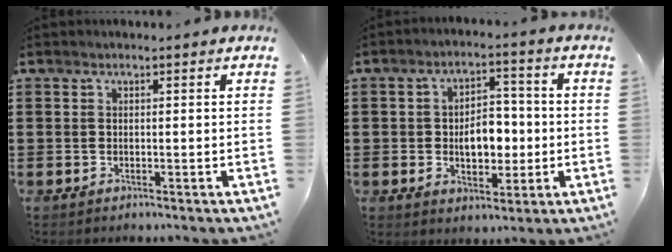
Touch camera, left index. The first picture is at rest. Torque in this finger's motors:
{"motor_torque": [1.61, 0.02, 0.75, 0.10]}